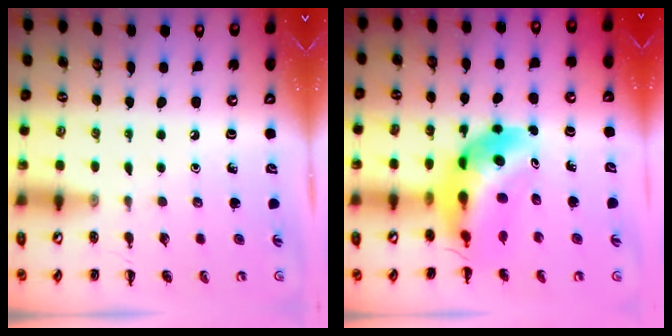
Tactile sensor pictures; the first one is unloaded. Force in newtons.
{"total": 9.7, "press": 9.2, "slide": 3.1}